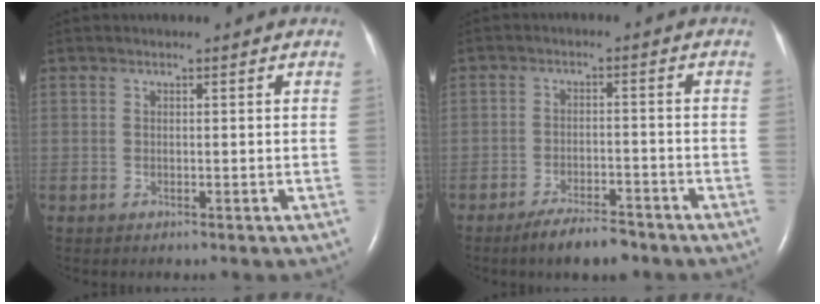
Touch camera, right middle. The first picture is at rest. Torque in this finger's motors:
{"motor_torque": [0.85, -0.81, 0.22, 0.04]}